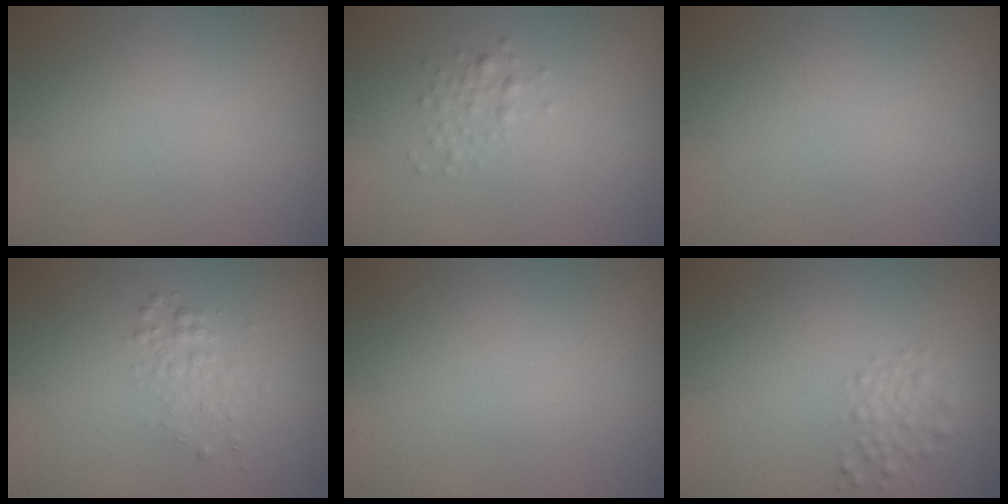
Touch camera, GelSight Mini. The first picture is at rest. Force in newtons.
{"total": 1.2, "press": 1.2, "slide": 0.1}
{"total": 0.0}
{"total": 1.7, "press": 1.7, "slide": 0.1}
{"total": 0.0}
{"total": 1.8, "press": 1.8, "slide": 0.1}